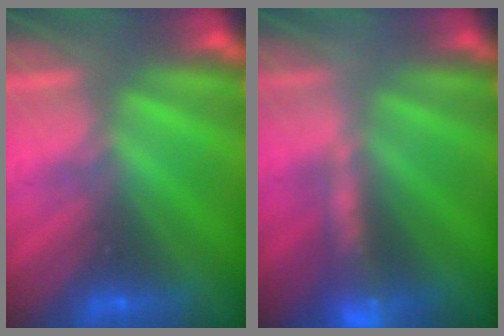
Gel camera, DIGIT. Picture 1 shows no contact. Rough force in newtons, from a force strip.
{"total": 7.4}